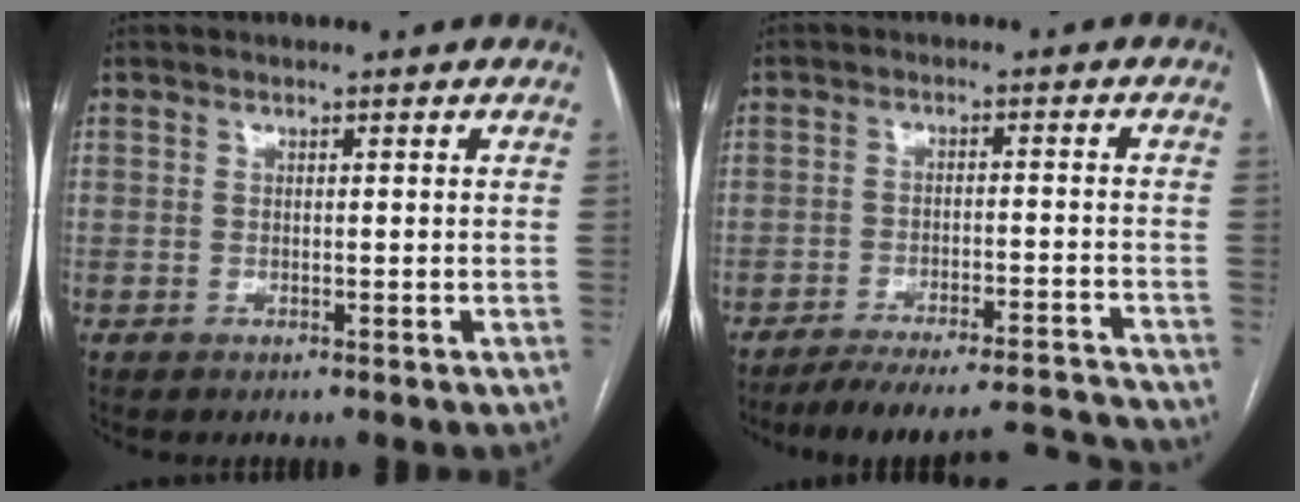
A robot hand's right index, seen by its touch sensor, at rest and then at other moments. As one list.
[{"total": 16.6, "force": [-16.0, 1.3, 4.3], "torque": [-0.060, 0.010, -0.217]}]